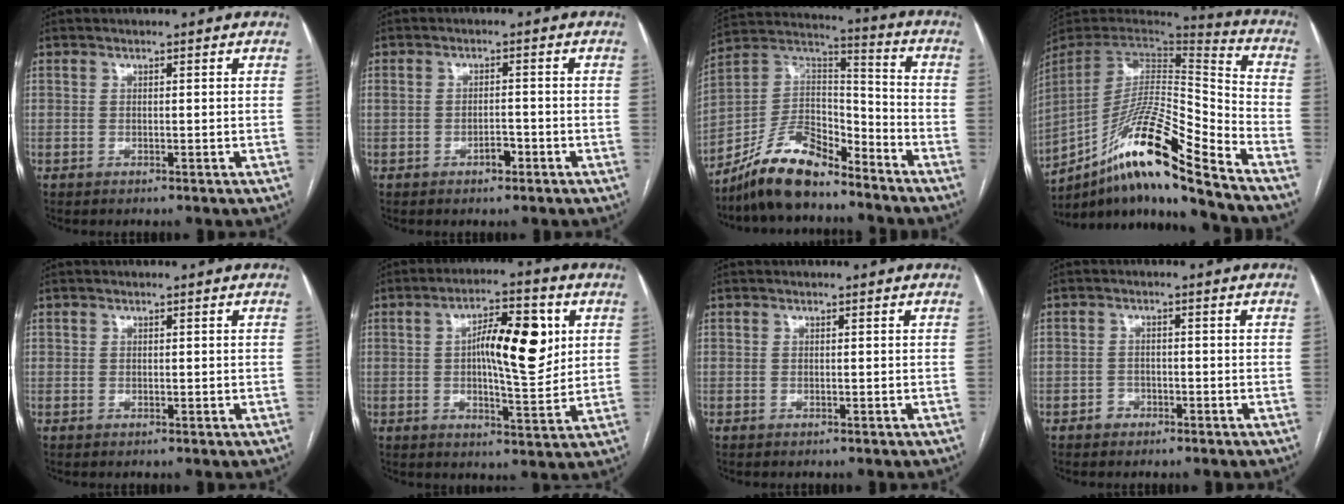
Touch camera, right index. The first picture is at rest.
{"total": 2.5, "force": [-1.2, 1.2, 1.8], "torque": [-0.032, 0.008, -0.016]}
{"total": 13.5, "force": [-10.9, 4.6, 6.6], "torque": [-0.122, 0.032, -0.201]}
{"total": 20.9, "force": [-14.6, 0.7, 15.0], "torque": [-0.281, -0.004, -0.267]}
{"total": 0.6, "force": [0.2, 0.5, 0.3], "torque": [0.003, 0.000, 0.001]}
{"total": 11.7, "force": [2.3, 3.2, 11.0], "torque": [-0.177, 0.015, 0.037]}
{"total": 0.0}
{"total": 1.7, "force": [-1.1, 1.4, 0.2], "torque": [-0.001, 0.007, -0.018]}